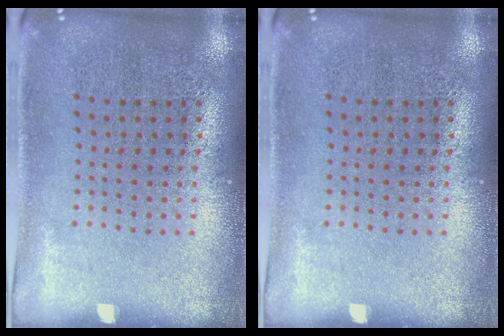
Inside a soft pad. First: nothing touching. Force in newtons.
{"total": 0.0}